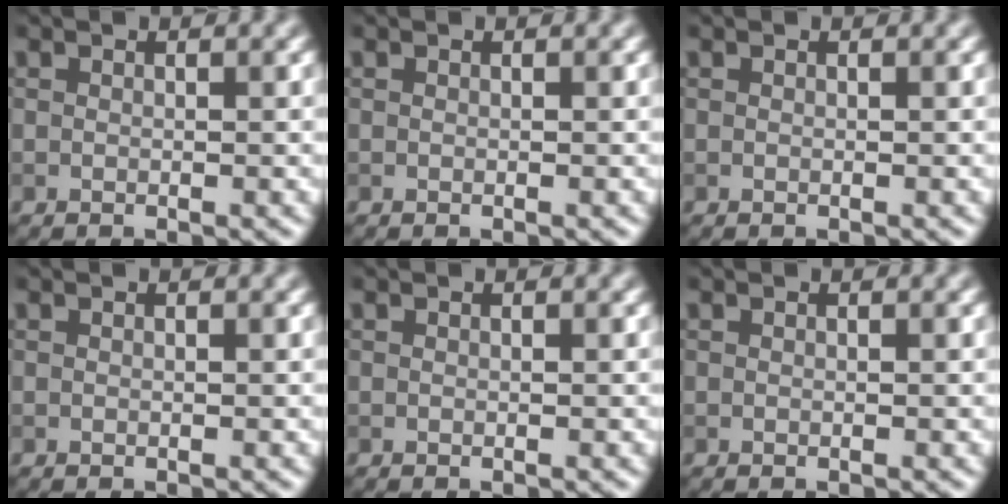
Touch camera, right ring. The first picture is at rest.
{"total": 0.0}
{"total": 0.0}
{"total": 0.0}
{"total": 0.0}
{"total": 0.0}